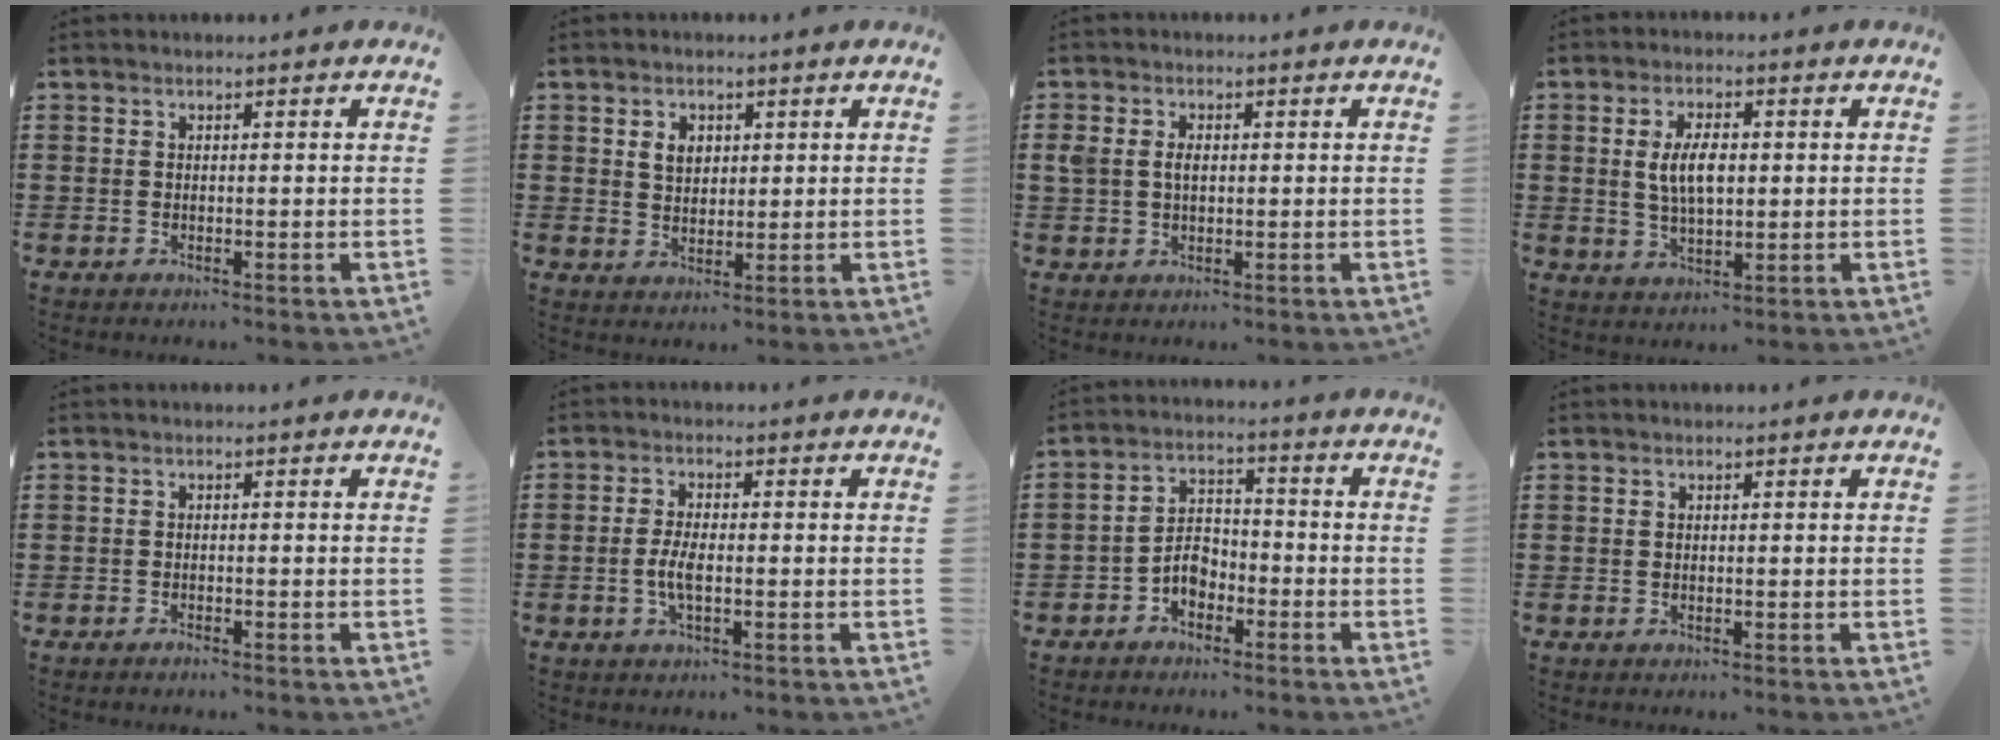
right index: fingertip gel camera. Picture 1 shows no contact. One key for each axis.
{"total": 3.3, "fx": 1.2, "fy": 2.5, "fz": 1.9, "tx": -0.047, "ty": 0.011, "tz": 0.020}
{"total": 2.7, "fx": 0.3, "fy": 1.9, "fz": 1.9, "tx": -0.048, "ty": 0.007, "tz": 0.003}
{"total": 5.8, "fx": 0.5, "fy": 2.5, "fz": 5.2, "tx": -0.103, "ty": 0.003, "tz": 0.003}
{"total": 0.8, "fx": -0.7, "fy": 0.0, "fz": 0.3, "tx": -0.010, "ty": -0.007, "tz": -0.011}
{"total": 3.7, "fx": -0.8, "fy": 1.1, "fz": 3.4, "tx": -0.077, "ty": -0.006, "tz": -0.018}
{"total": 4.2, "fx": -2.4, "fy": 2.6, "fz": 2.2, "tx": -0.051, "ty": 0.004, "tz": -0.049}
{"total": 0.0}